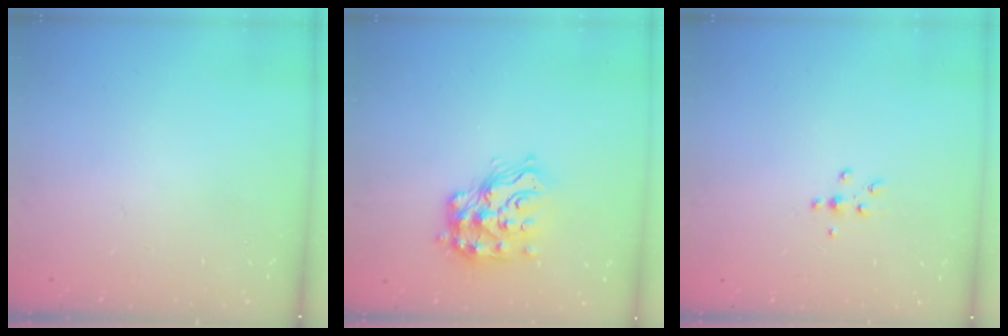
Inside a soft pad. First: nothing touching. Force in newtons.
{"total": 15.9, "press": 15.8, "slide": 1.0}
{"total": 3.8, "press": 3.8, "slide": 0.2}